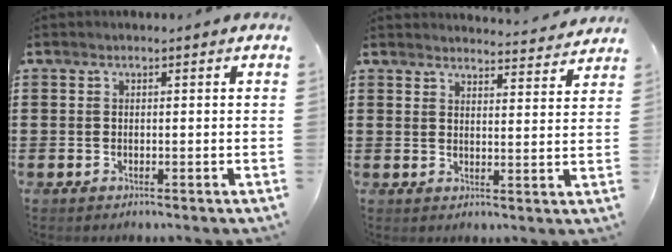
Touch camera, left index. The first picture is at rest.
{"total": 3.5, "force": [3.5, -0.2, 0.1], "torque": [-0.008, -0.026, 0.060]}